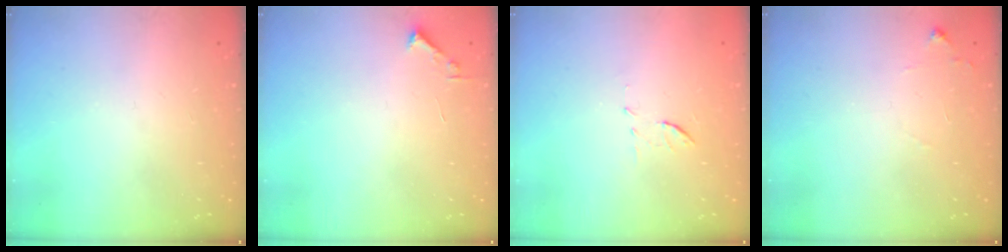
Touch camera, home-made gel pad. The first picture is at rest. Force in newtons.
{"total": 1.7, "press": 1.7, "slide": 0.2}
{"total": 6.2, "press": 6.0, "slide": 1.8}
{"total": 6.7, "press": 6.7, "slide": 0.9}